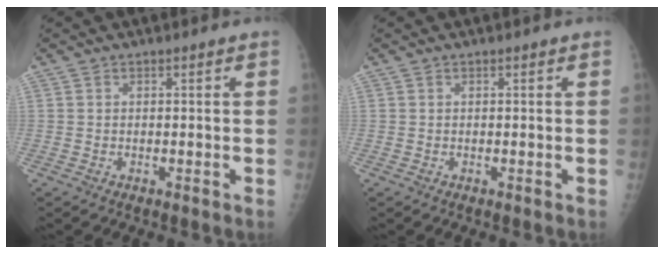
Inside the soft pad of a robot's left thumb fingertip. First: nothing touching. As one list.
[{"total": 0.0}]